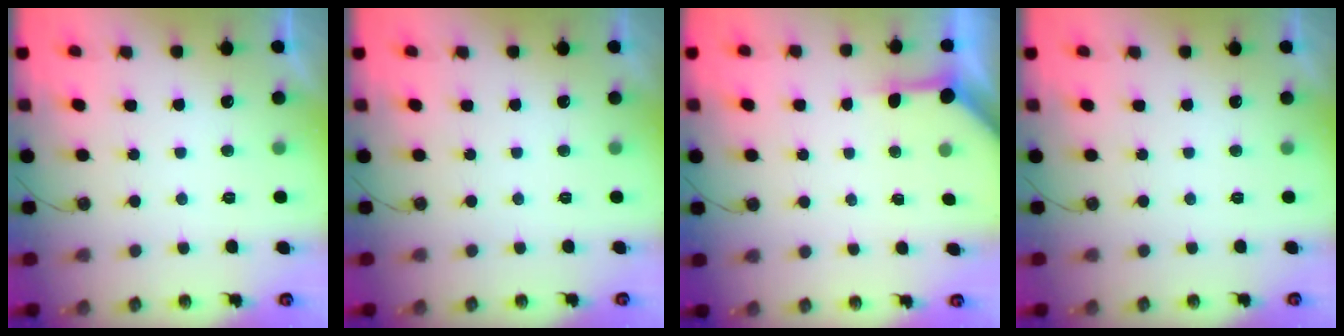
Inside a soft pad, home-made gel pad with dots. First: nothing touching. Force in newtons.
{"total": 0.0}
{"total": 3.9, "press": 3.8, "slide": 0.4}
{"total": 0.0}